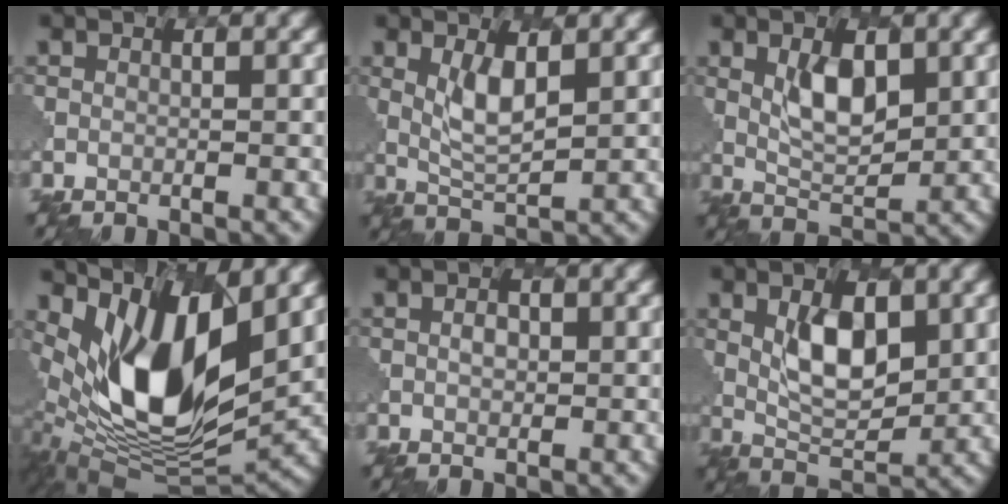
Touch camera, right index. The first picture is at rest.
{"total": 3.5, "force": [1.3, 1.2, 3.1], "torque": [-0.065, -0.006, 0.030]}
{"total": 4.3, "force": [1.4, 2.1, 3.5], "torque": [-0.070, -0.003, 0.030]}
{"total": 12.4, "force": [3.5, 5.8, 10.3], "torque": [-0.198, -0.021, 0.073]}
{"total": 1.4, "force": [0.2, 0.9, 0.9], "torque": [-0.013, 0.001, 0.004]}
{"total": 5.6, "force": [1.4, 2.8, 4.6], "torque": [-0.083, -0.003, 0.029]}